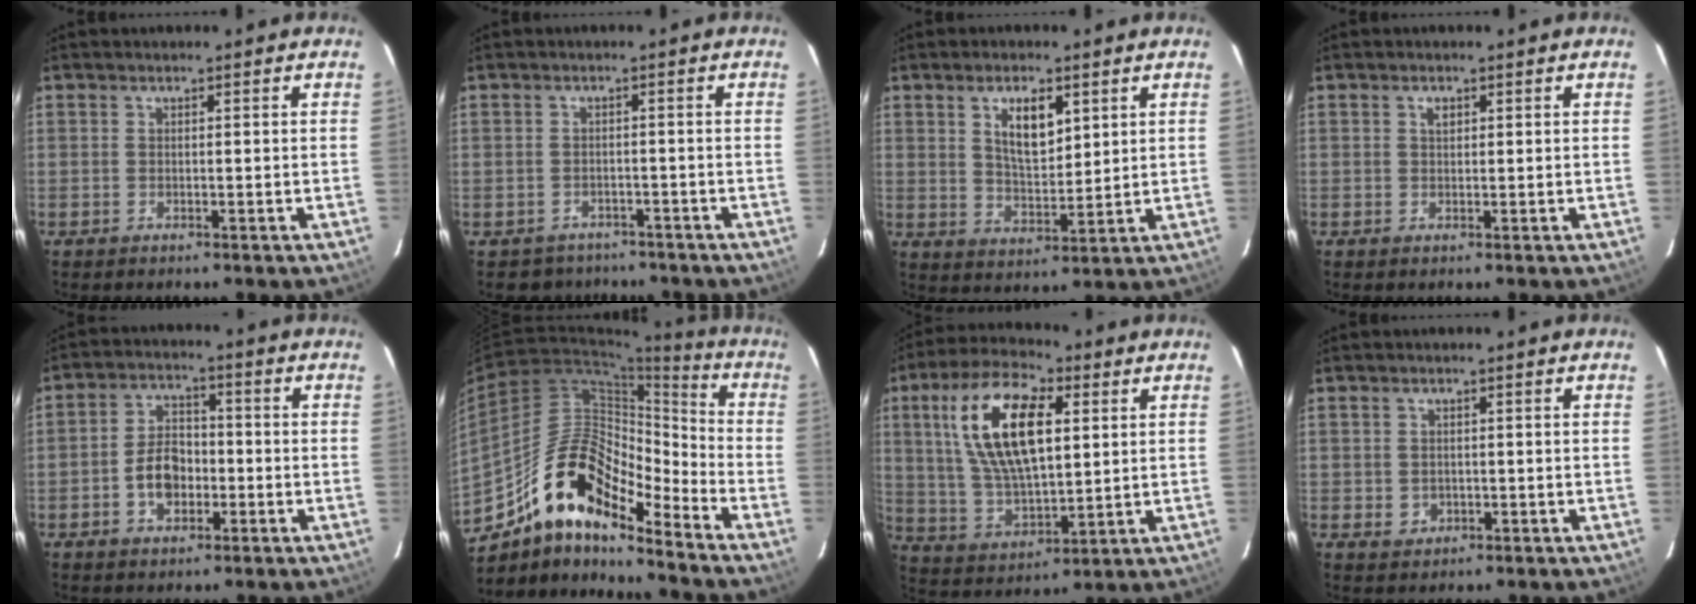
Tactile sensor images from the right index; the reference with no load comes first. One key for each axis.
{"total": 4.7, "fx": -3.6, "fy": 3.1, "fz": 0.0, "tx": -0.004, "ty": 0.023, "tz": -0.051}
{"total": 7.8, "fx": 3.4, "fy": 3.3, "fz": 6.2, "tx": -0.106, "ty": 0.003, "tz": 0.067}
{"total": 1.2, "fx": 0.5, "fy": 0.9, "fz": 0.8, "tx": -0.010, "ty": 0.005, "tz": 0.009}
{"total": 6.9, "fx": -2.4, "fy": 4.7, "fz": 4.4, "tx": -0.086, "ty": 0.020, "tz": -0.036}
{"total": 17.2, "fx": -12.7, "fy": 5.8, "fz": 10.1, "tx": -0.174, "ty": 0.012, "tz": -0.242}
{"total": 18.5, "fx": 5.3, "fy": 8.3, "fz": 15.6, "tx": -0.304, "ty": 0.017, "tz": 0.106}
{"total": 2.3, "fx": -0.4, "fy": 2.2, "fz": 0.7, "tx": -0.012, "ty": 0.002, "tz": 0.001}